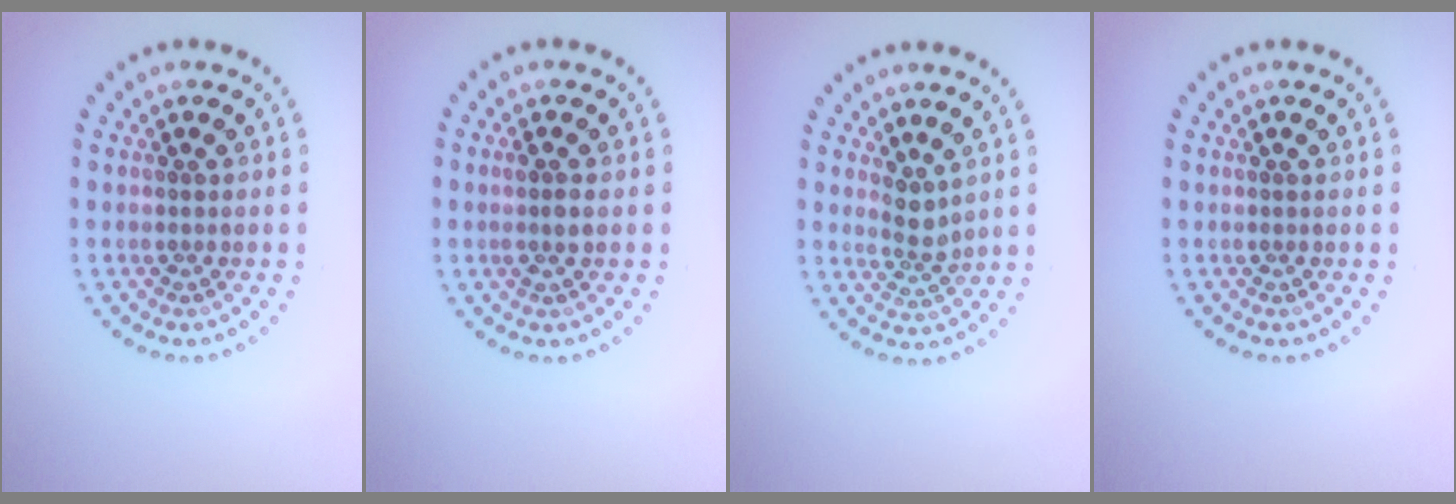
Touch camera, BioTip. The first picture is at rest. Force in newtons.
{"total": 1.4, "press": 1.3, "slide": 0.5}
{"total": 2.1, "press": 1.7, "slide": 1.3}
{"total": 0.0}